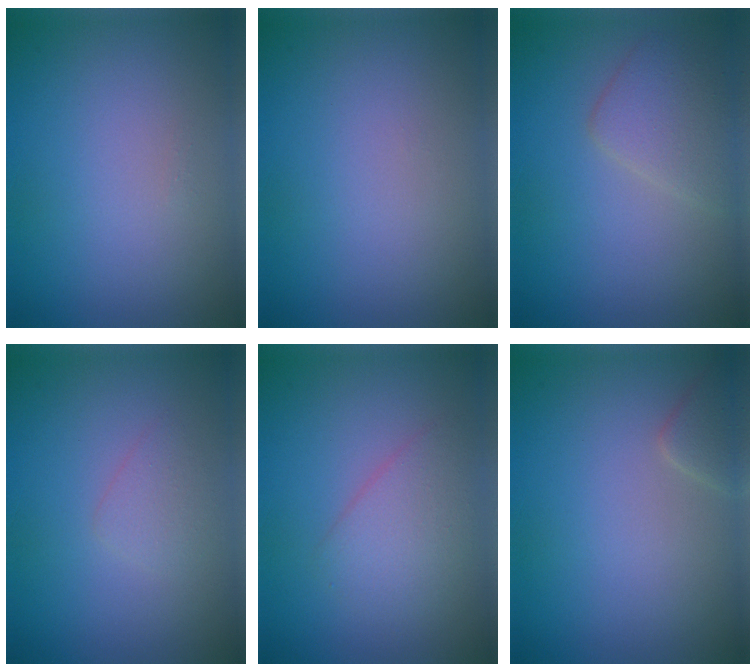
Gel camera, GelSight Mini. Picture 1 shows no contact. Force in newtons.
{"total": 0.0}
{"total": 2.8, "press": 2.8, "slide": 0.2}
{"total": 1.3, "press": 1.3, "slide": 0.1}
{"total": 2.4, "press": 2.4, "slide": 0.1}
{"total": 1.5, "press": 1.5, "slide": 0.1}